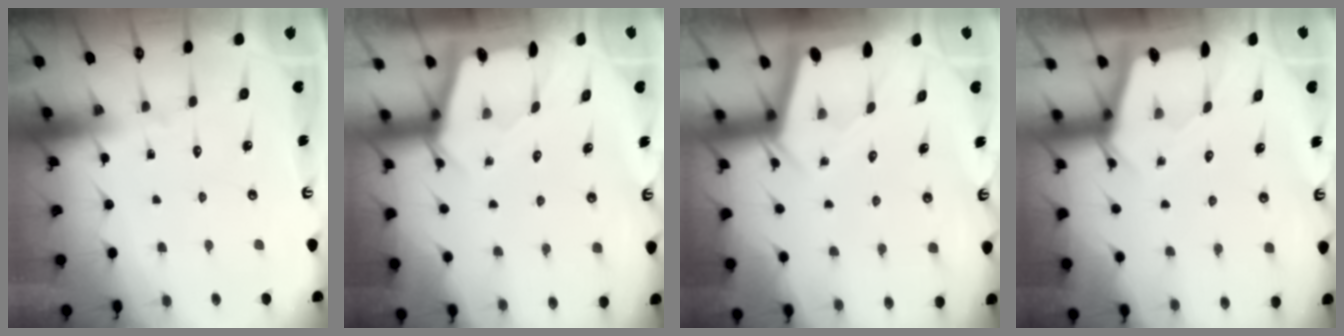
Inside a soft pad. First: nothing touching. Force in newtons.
{"total": 2.5, "press": 2.5, "slide": 0.3}
{"total": 2.1, "press": 2.0, "slide": 0.4}
{"total": 2.5, "press": 2.5, "slide": 0.3}